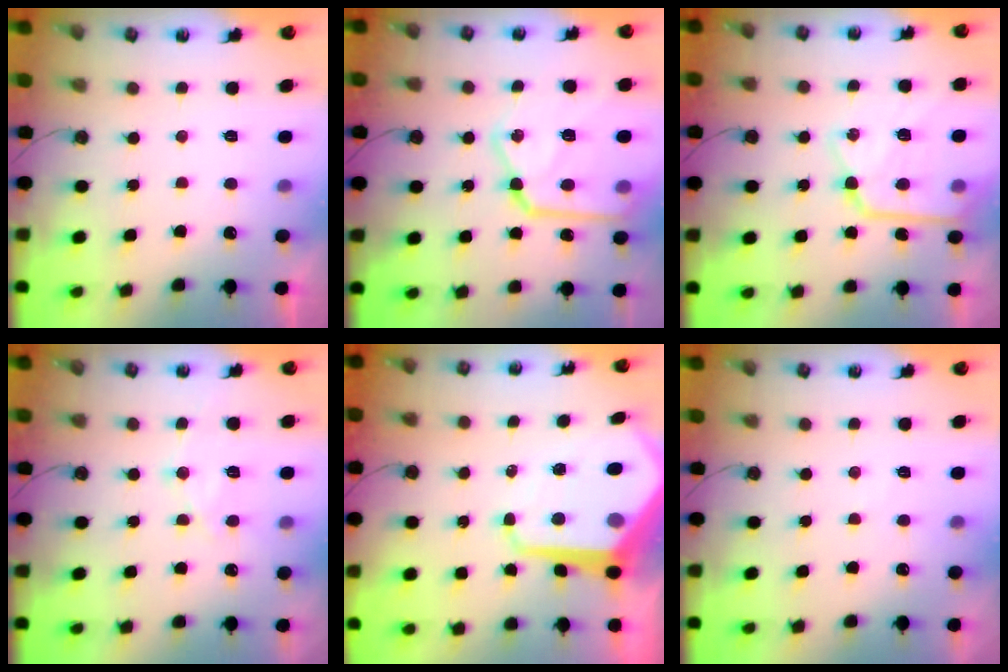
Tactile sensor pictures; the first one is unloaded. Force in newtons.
{"total": 23.2, "press": 23.1, "slide": 2.1}
{"total": 17.6, "press": 17.5, "slide": 1.6}
{"total": 11.4, "press": 11.4, "slide": 1.0}
{"total": 14.3, "press": 14.3, "slide": 1.1}
{"total": 3.4, "press": 3.4, "slide": 0.7}